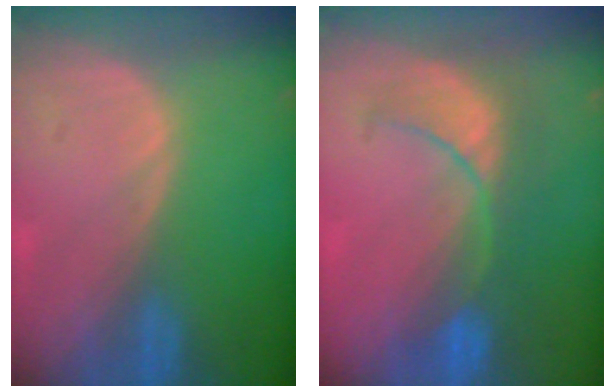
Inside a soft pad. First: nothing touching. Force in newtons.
{"total": 7.9, "press": 7.8, "slide": 1.3}